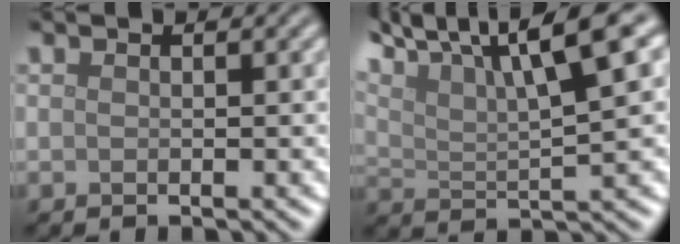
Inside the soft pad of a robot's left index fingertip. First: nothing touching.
{"total": 11.6, "force": [7.7, 2.9, 8.2], "torque": [-0.141, 0.027, 0.121]}